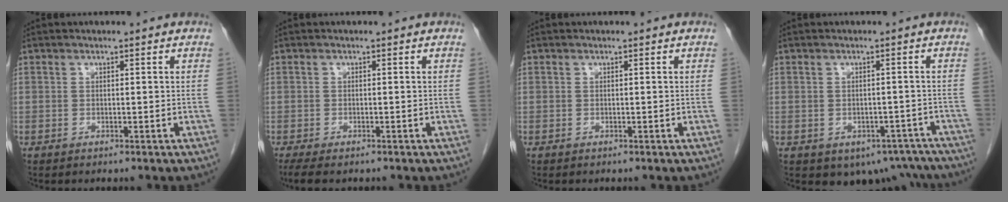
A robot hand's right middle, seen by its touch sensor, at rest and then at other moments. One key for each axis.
{"total": 4.1, "fx": -3.2, "fy": 1.2, "fz": 2.3, "tx": -0.041, "ty": -0.014, "tz": -0.047}
{"total": 0.0}
{"total": 7.8, "fx": -5.4, "fy": 5.1, "fz": 2.2, "tx": -0.009, "ty": 0.013, "tz": -0.064}